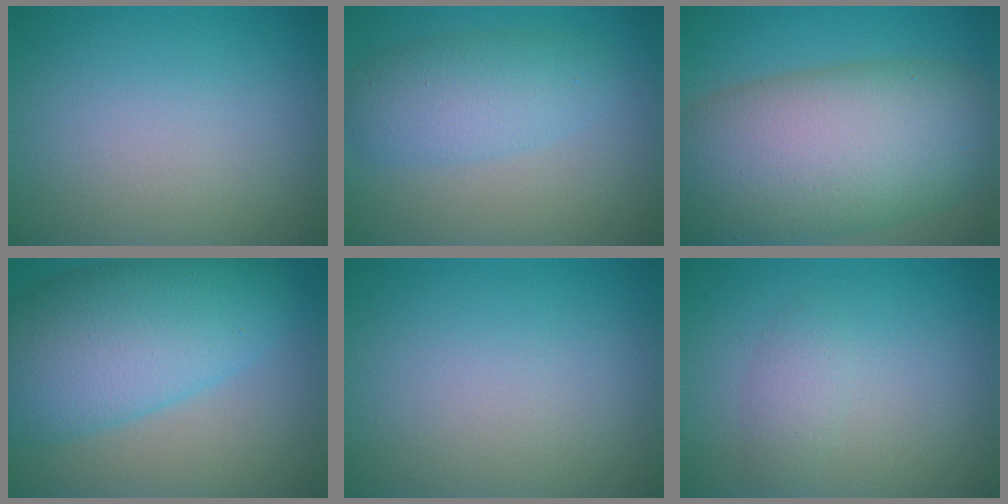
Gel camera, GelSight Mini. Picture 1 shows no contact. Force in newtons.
{"total": 4.1, "press": 4.1, "slide": 0.2}
{"total": 14.3, "press": 14.3, "slide": 0.5}
{"total": 10.5, "press": 10.5, "slide": 0.3}
{"total": 0.0}
{"total": 1.5, "press": 1.5, "slide": 0.1}